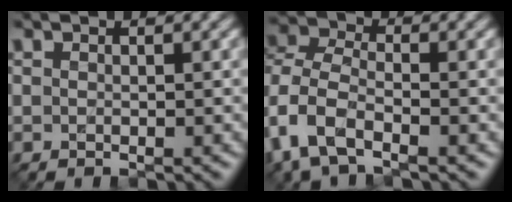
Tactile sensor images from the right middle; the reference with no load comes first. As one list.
[{"total": 6.1, "force": [-2.8, 3.4, 4.2], "torque": [-0.100, -0.003, -0.070]}]